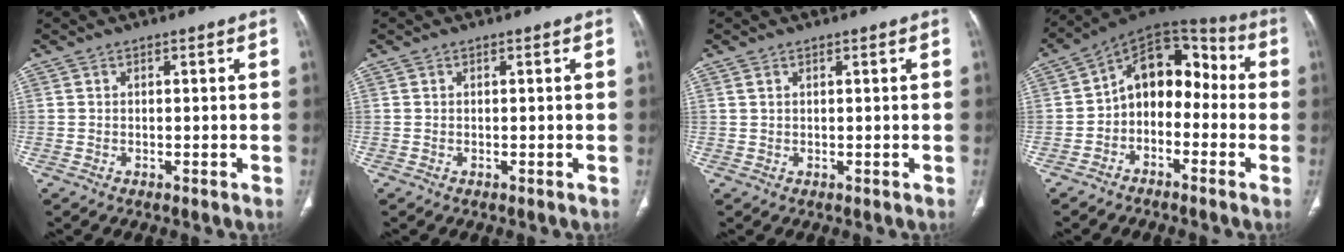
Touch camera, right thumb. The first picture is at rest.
{"total": 0.0}
{"total": 0.7, "force": [0.4, 0.3, 0.5], "torque": [-0.010, 0.007, 0.011]}
{"total": 12.7, "force": [-2.0, 8.9, 8.8], "torque": [-0.096, 0.064, -0.051]}